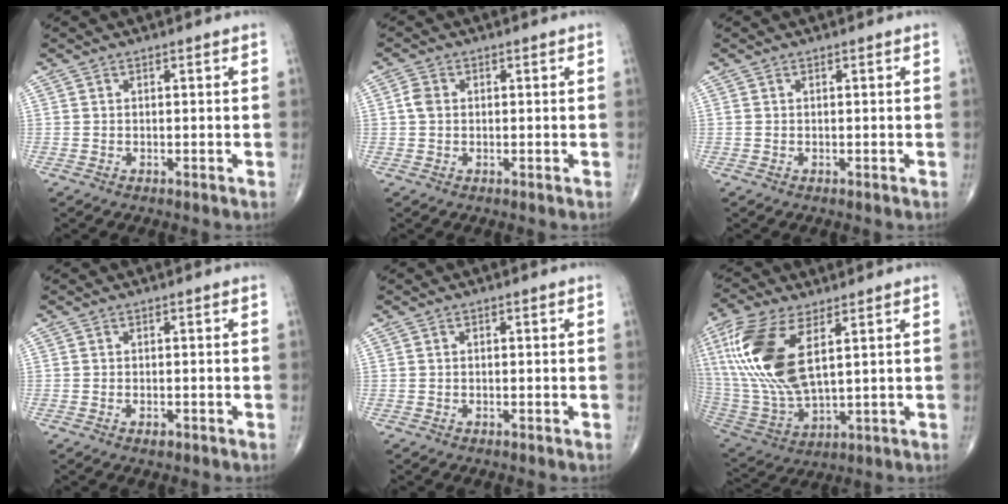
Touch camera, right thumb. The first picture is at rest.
{"total": 2.3, "force": [0.2, 1.8, 1.4], "torque": [-0.028, 0.005, 0.001]}
{"total": 0.0}
{"total": 1.1, "force": [-0.6, 0.5, 0.8], "torque": [-0.013, 0.001, -0.008]}
{"total": 0.0}
{"total": 19.6, "force": [5.9, 8.7, 16.6], "torque": [-0.374, -0.024, 0.118]}